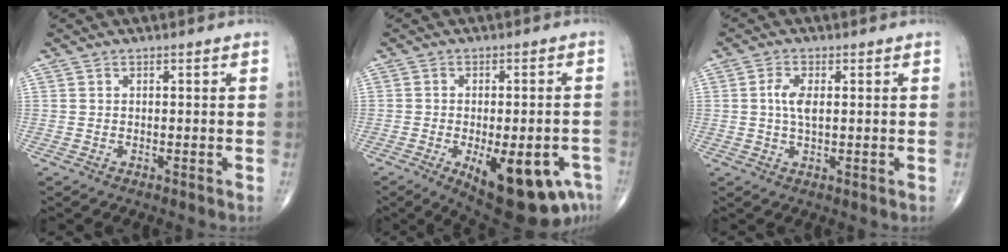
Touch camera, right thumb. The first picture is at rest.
{"total": 17.6, "force": [-7.6, 7.1, 14.2], "torque": [-0.143, 0.009, -0.088]}
{"total": 5.0, "force": [0.6, 2.3, 4.4], "torque": [-0.096, 0.001, 0.008]}